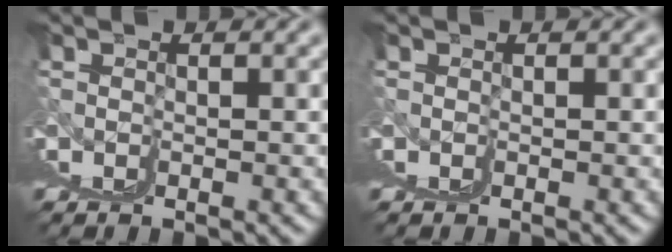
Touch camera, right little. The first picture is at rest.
{"total": 0.0}